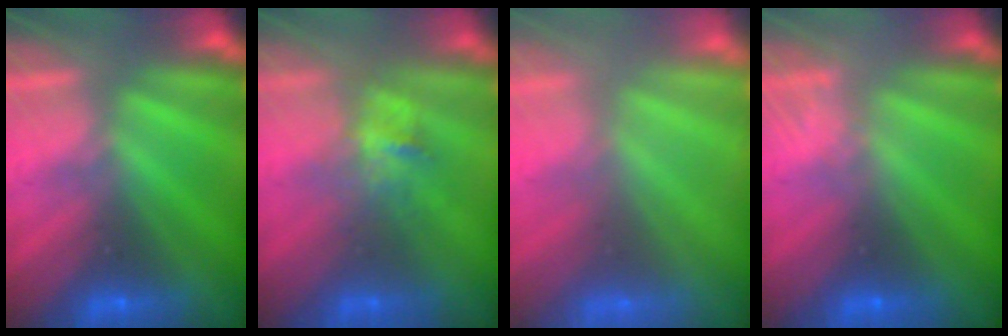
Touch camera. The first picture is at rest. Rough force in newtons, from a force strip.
{"total": 2.8}
{"total": 6.5}
{"total": 1.6}